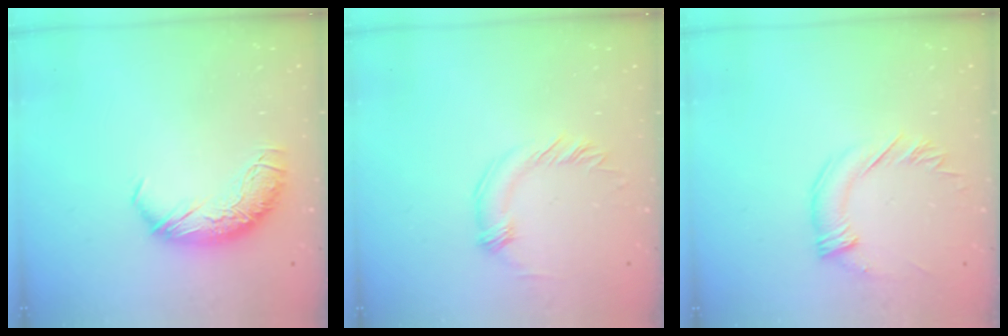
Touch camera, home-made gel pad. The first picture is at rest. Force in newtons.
{"total": 2.0, "press": 2.0, "slide": 0.4}
{"total": 2.1, "press": 1.8, "slide": 1.0}